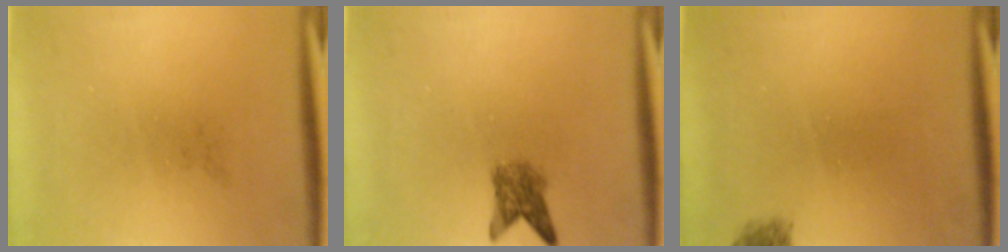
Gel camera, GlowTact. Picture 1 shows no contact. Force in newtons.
{"total": 2.9}
{"total": 1.8}